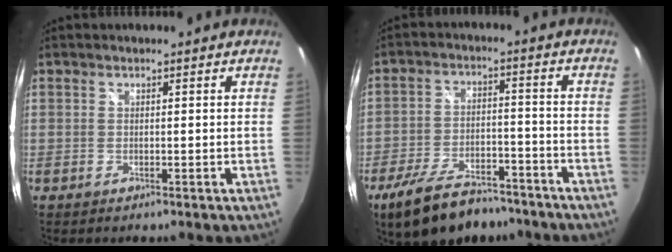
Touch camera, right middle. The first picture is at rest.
{"total": 16.2, "force": [-12.4, 6.7, 8.0], "torque": [-0.168, -0.009, -0.194]}